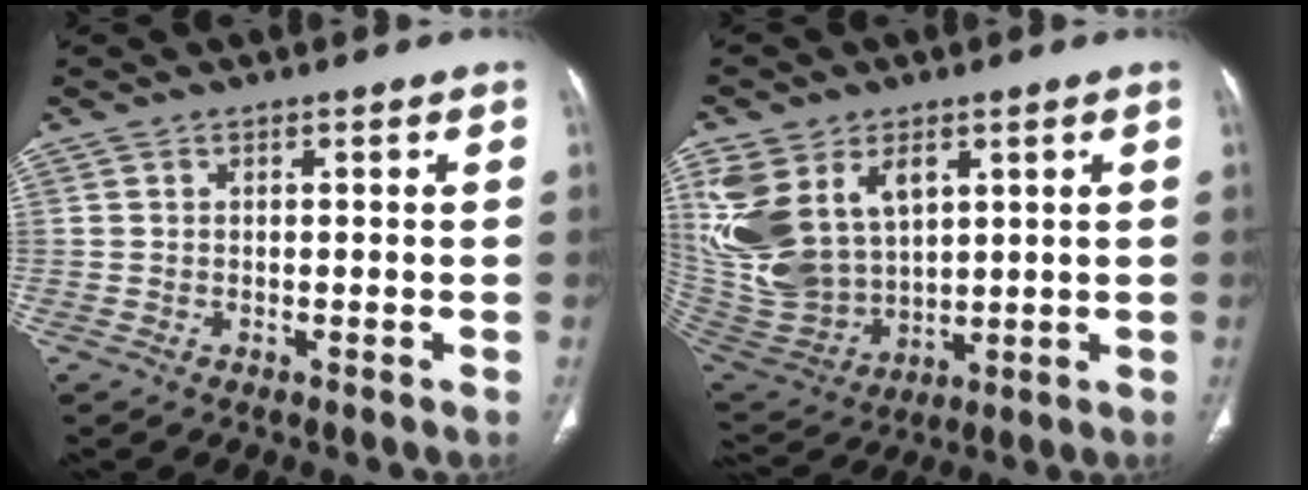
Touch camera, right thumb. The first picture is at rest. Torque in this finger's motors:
{"motor_torque": [0.32, 0.45, 1.10, 1.15, 0.21]}